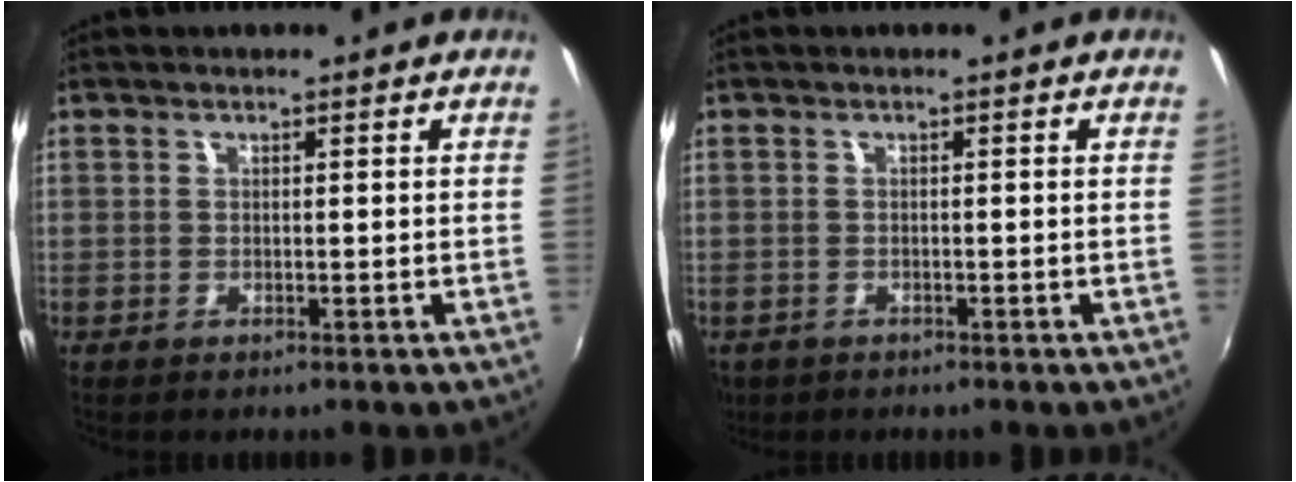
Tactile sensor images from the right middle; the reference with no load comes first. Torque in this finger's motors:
{"motor_torque": [0.05, -0.32, 0.16, 0.10]}